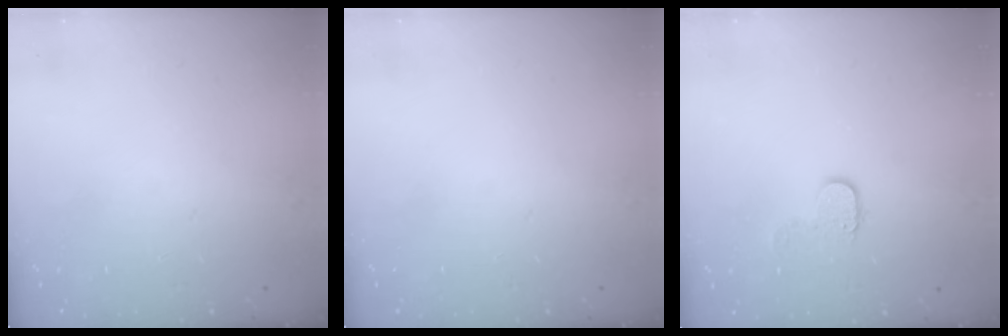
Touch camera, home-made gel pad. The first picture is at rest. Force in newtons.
{"total": 0.0}
{"total": 7.2, "press": 7.2, "slide": 0.4}